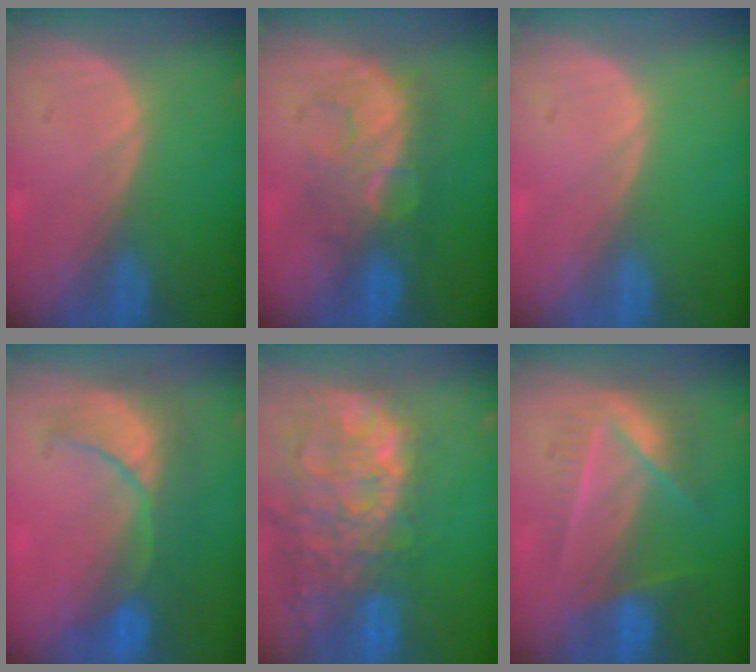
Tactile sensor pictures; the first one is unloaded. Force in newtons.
{"total": 8.0, "press": 7.7, "slide": 2.0}
{"total": 0.0}
{"total": 8.4, "press": 8.3, "slide": 1.3}
{"total": 14.9, "press": 12.1, "slide": 8.7}
{"total": 7.3, "press": 6.6, "slide": 3.0}